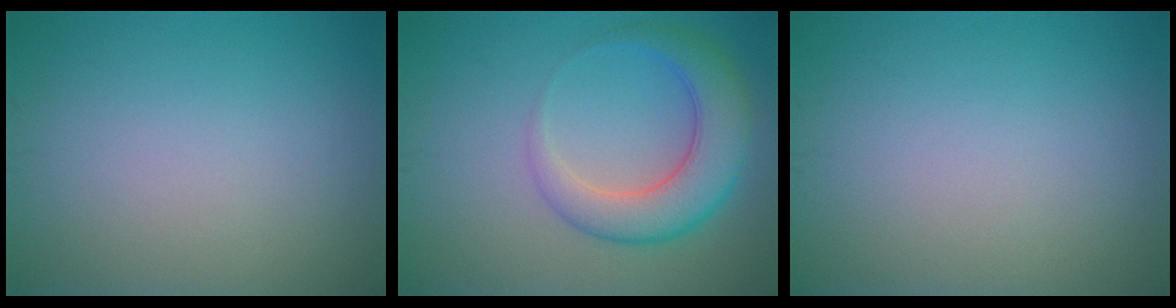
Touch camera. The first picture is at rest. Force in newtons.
{"total": 5.7, "press": 5.7, "slide": 0.2}
{"total": 0.0}